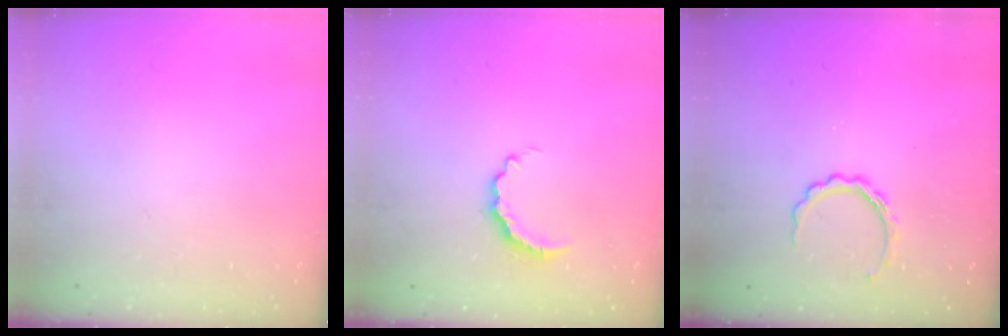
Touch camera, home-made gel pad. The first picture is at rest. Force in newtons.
{"total": 5.2, "press": 5.1, "slide": 0.8}
{"total": 5.5, "press": 5.5, "slide": 0.4}